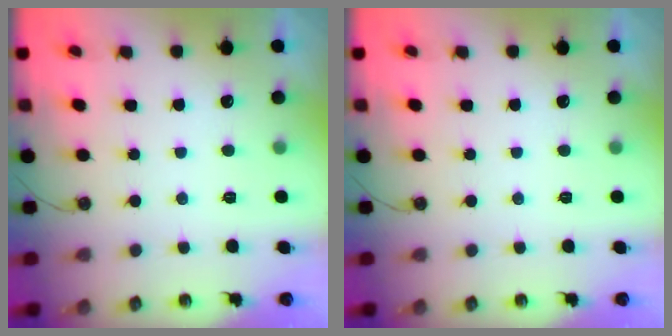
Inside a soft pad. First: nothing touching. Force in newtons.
{"total": 0.0}